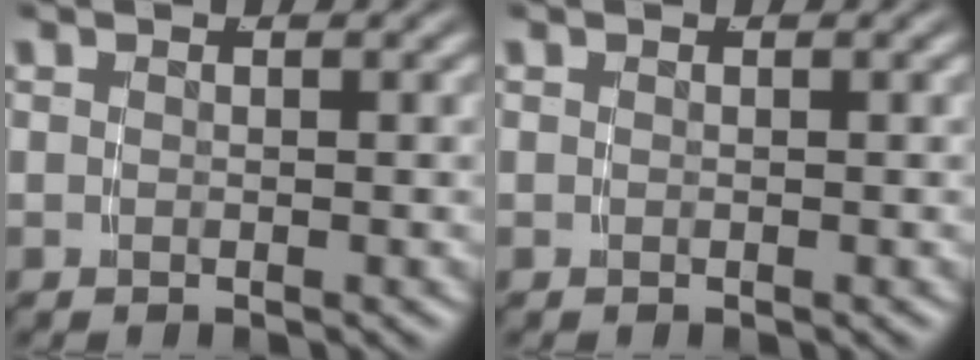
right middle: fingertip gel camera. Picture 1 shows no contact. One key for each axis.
{"total": 0.0}